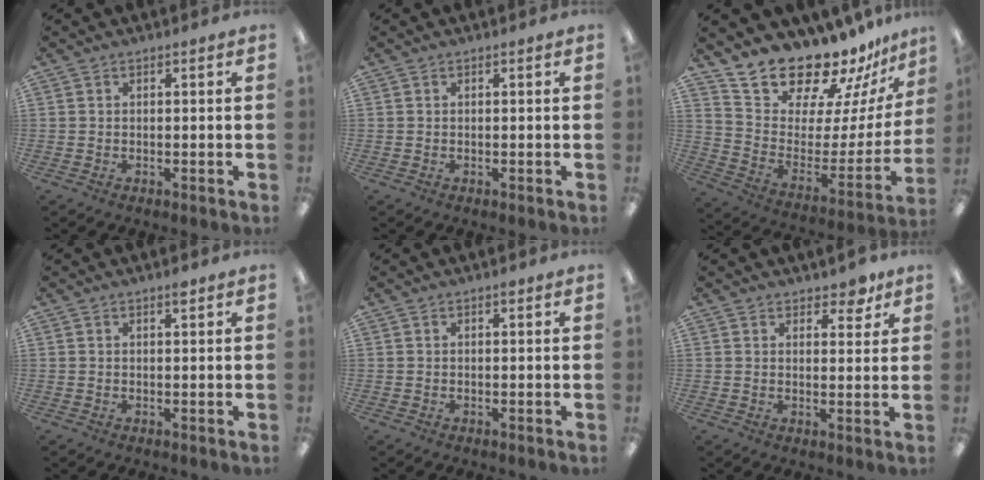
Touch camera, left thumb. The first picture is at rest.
{"total": 0.0}
{"total": 18.4, "force": [17.3, 5.2, 3.4], "torque": [-0.060, -0.159, 0.309]}
{"total": 1.2, "force": [0.9, 0.2, 0.8], "torque": [-0.009, -0.002, 0.013]}
{"total": 0.6, "force": [0.4, 0.2, 0.3], "torque": [-0.007, 0.004, 0.007]}
{"total": 4.3, "force": [3.4, 2.2, 1.5], "torque": [-0.004, -0.016, 0.057]}